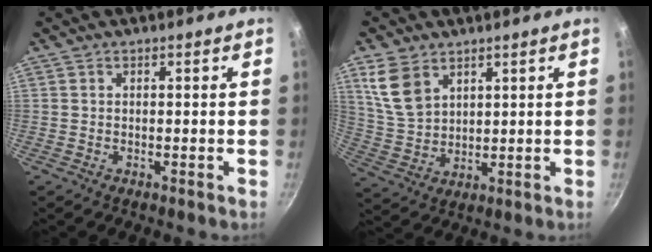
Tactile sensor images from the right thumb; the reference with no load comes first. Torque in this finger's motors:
{"motor_torque": [-0.71, 1.46, 0.20, 1.09, 0.01]}